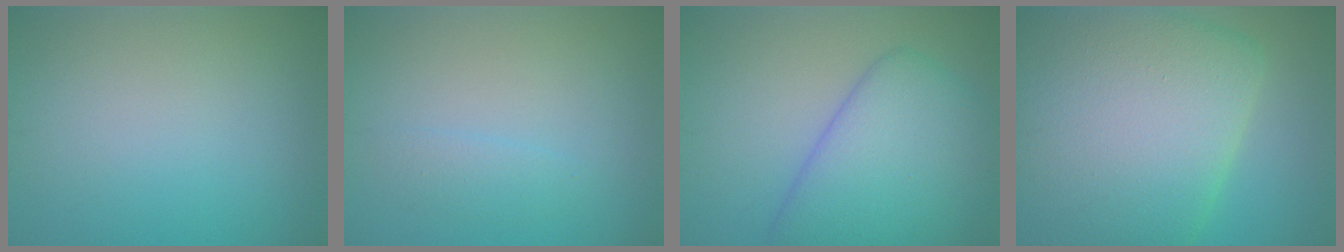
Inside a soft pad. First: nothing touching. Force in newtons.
{"total": 1.2, "press": 1.2, "slide": 0.1}
{"total": 7.8, "press": 7.8, "slide": 0.5}
{"total": 15.9, "press": 15.9, "slide": 1.0}